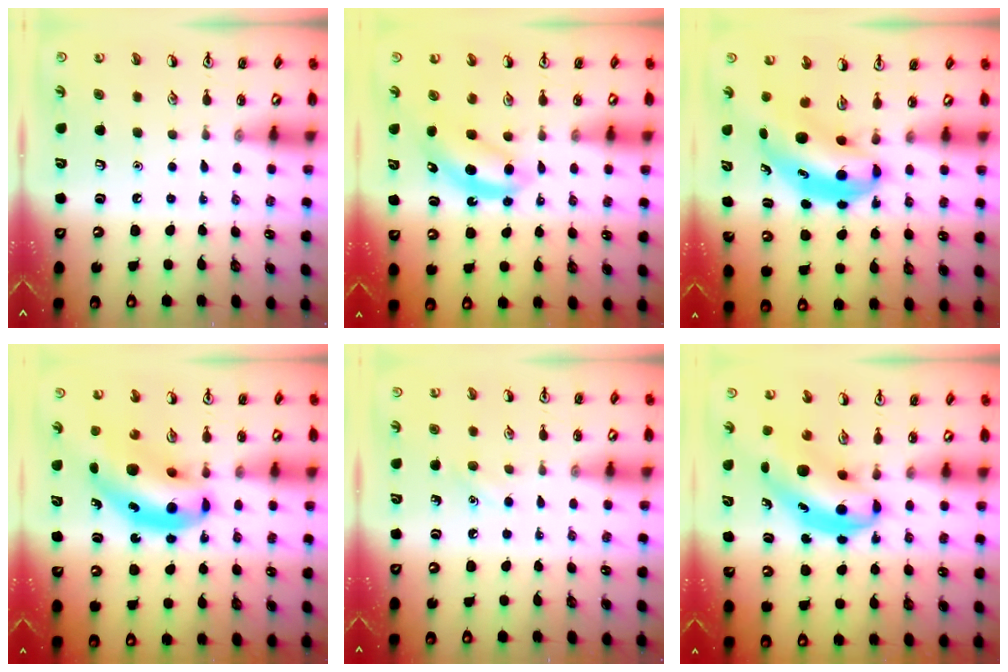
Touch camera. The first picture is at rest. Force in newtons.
{"total": 5.0, "press": 4.9, "slide": 1.0}
{"total": 6.3, "press": 6.1, "slide": 1.7}
{"total": 12.0, "press": 11.5, "slide": 3.5}
{"total": 5.9, "press": 5.6, "slide": 1.8}
{"total": 6.9, "press": 6.8, "slide": 1.2}